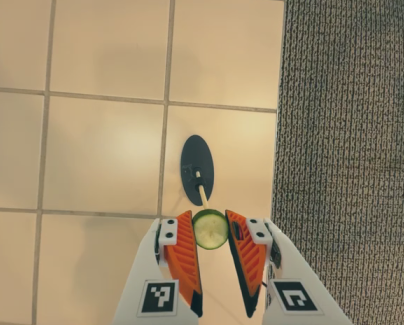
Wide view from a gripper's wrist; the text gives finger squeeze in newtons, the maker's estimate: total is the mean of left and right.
{"total": 8.0, "left": 7.8, "right": 8.3}